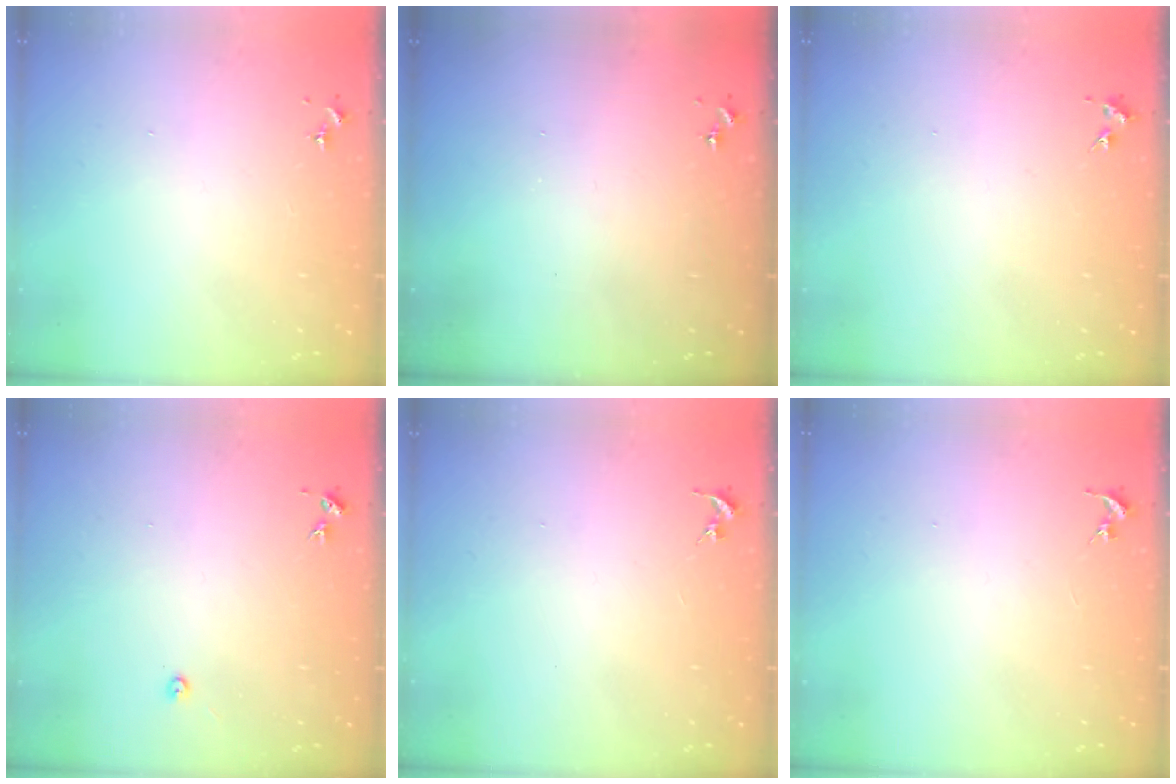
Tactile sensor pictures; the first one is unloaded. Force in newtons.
{"total": 0.0}
{"total": 4.3, "press": 4.3, "slide": 0.6}
{"total": 3.0, "press": 3.0, "slide": 0.4}
{"total": 0.0}
{"total": 0.0}